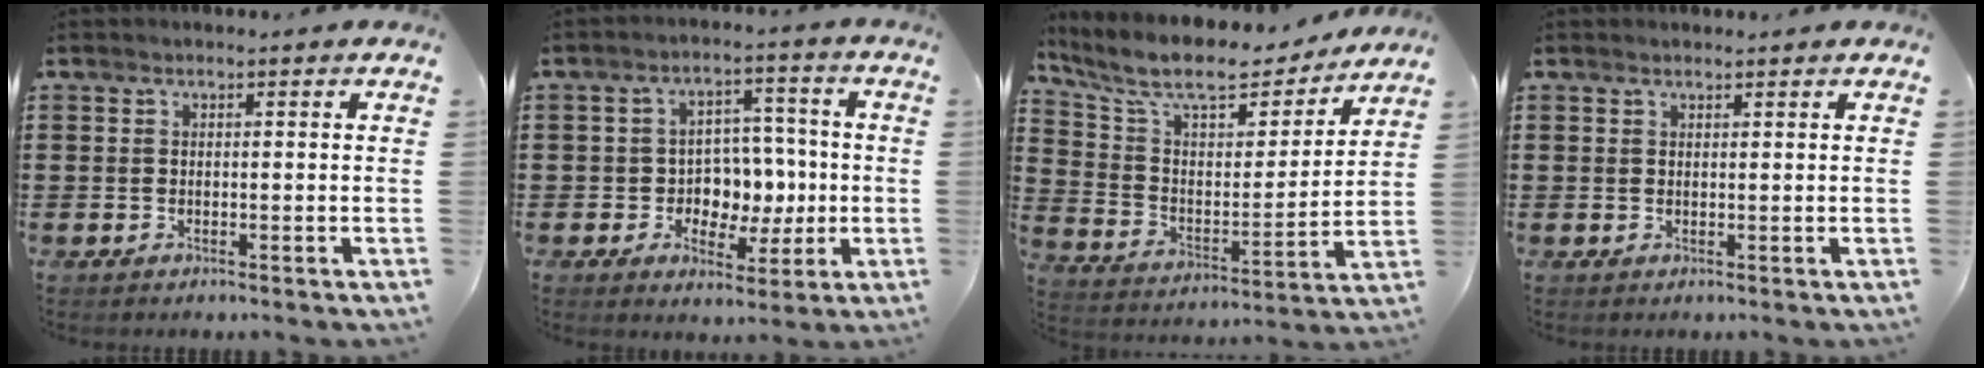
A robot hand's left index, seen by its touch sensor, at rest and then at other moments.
{"total": 6.2, "force": [-0.3, 5.5, 2.8], "torque": [-0.059, 0.007, -0.007]}
{"total": 10.4, "force": [8.8, 2.4, 5.0], "torque": [-0.127, -0.053, 0.150]}
{"total": 0.7, "force": [0.6, 0.1, 0.3], "torque": [-0.008, -0.001, 0.012]}